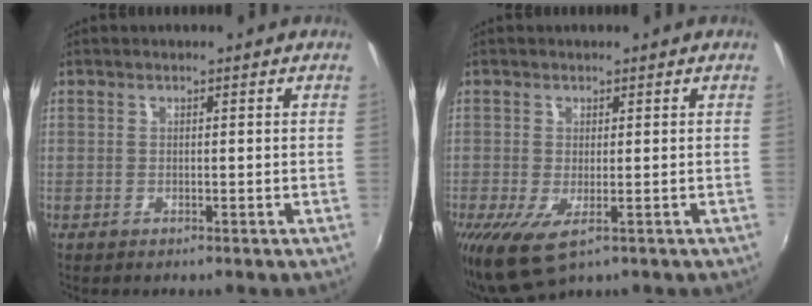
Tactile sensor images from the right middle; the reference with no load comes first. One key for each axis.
{"total": 4.7, "fx": -1.8, "fy": 1.8, "fz": 4.0, "tx": -0.076, "ty": -0.021, "tz": -0.025}